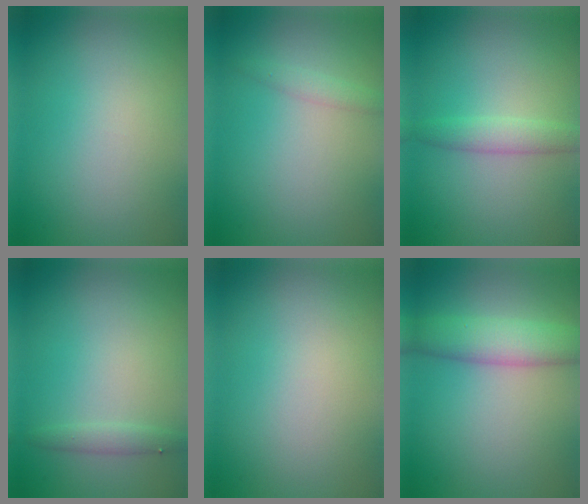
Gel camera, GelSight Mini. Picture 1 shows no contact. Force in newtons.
{"total": 1.2, "press": 1.2, "slide": 0.0}
{"total": 2.1, "press": 2.1, "slide": 0.1}
{"total": 0.7, "press": 0.7, "slide": 0.1}
{"total": 0.0}
{"total": 4.6, "press": 4.6, "slide": 0.1}